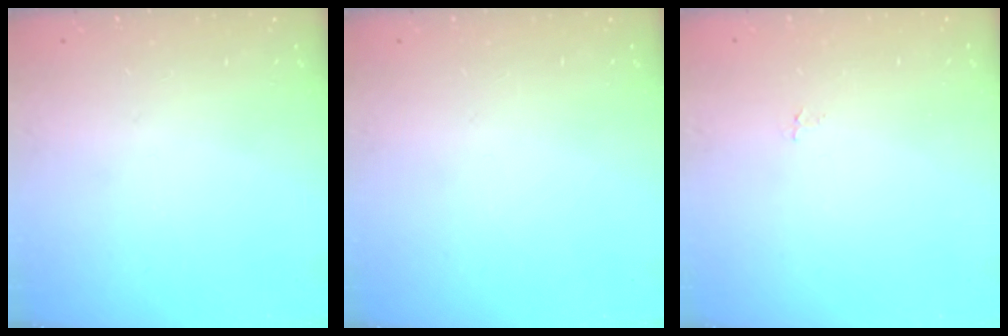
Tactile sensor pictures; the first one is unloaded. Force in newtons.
{"total": 0.0}
{"total": 2.7, "press": 2.7, "slide": 0.3}